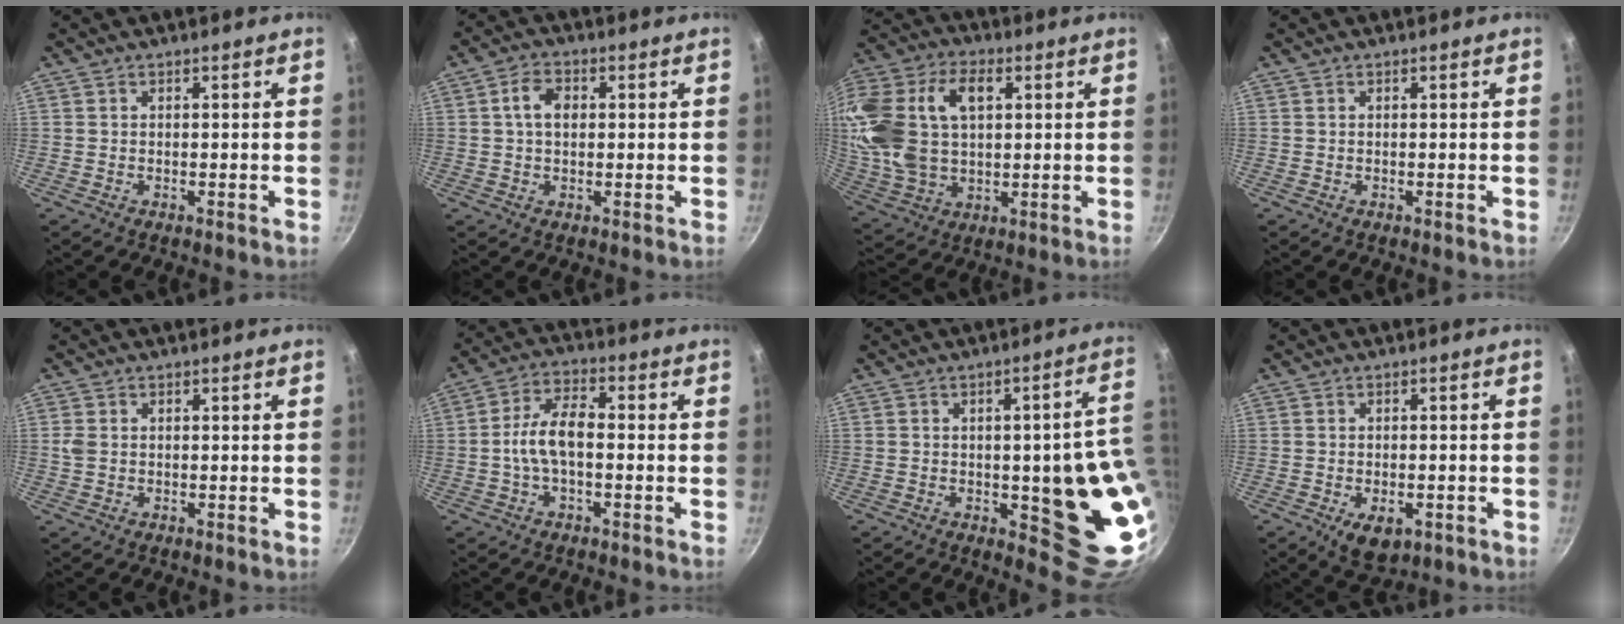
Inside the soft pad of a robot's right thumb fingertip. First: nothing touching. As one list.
[{"total": 5.2, "force": [0.8, 3.6, 3.8], "torque": [-0.057, 0.010, 0.007]}, {"total": 23.4, "force": [5.1, 15.2, 17.0], "torque": [-0.358, 0.013, 0.098]}, {"total": 0.0}, {"total": 2.2, "force": [0.2, 1.7, 1.3], "torque": [-0.025, 0.003, 0.005]}, {"total": 8.3, "force": [-1.0, 4.2, 7.1], "torque": [-0.124, 0.034, -0.028]}, {"total": 18.5, "force": [-0.9, 6.4, 17.3], "torque": [-0.141, -0.005, -0.007]}, {"total": 6.3, "force": [-2.3, 3.7, 4.5], "torque": [-0.055, 0.004, -0.024]}]